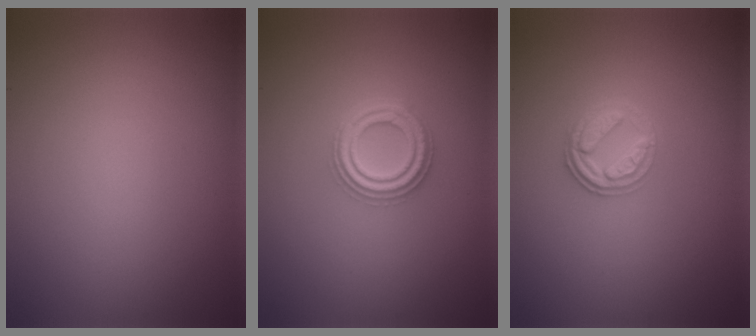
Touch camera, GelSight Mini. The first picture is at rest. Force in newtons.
{"total": 3.1, "press": 3.0, "slide": 0.6}
{"total": 2.7, "press": 2.6, "slide": 0.8}